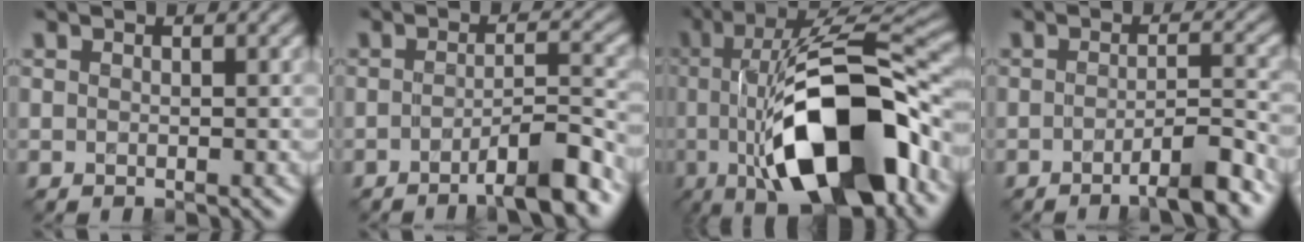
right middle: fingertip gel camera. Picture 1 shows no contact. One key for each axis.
{"total": 4.6, "fx": -2.9, "fy": 0.5, "fz": 3.5, "tx": -0.052, "ty": 0.010, "tz": -0.053}
{"total": 14.2, "fx": -2.8, "fy": 4.8, "fz": 13.1, "tx": -0.197, "ty": 0.014, "tz": -0.051}
{"total": 3.8, "fx": -2.6, "fy": 0.4, "fz": 2.8, "tx": -0.040, "ty": 0.011, "tz": -0.050}